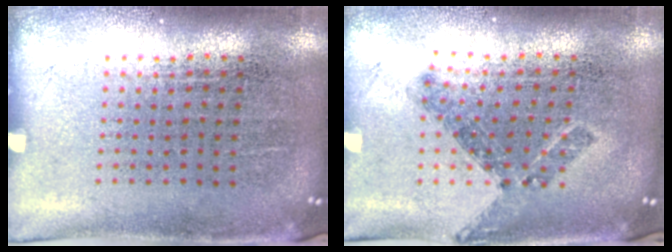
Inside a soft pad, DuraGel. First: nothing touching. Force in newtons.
{"total": 0.8, "press": 0.8, "slide": 0.3}